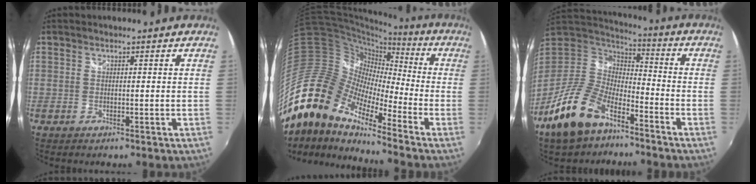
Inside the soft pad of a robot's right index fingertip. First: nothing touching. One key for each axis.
{"total": 20.6, "fx": -14.4, "fy": 8.7, "fz": 11.9, "tx": -0.209, "ty": -0.019, "tz": -0.296}
{"total": 17.3, "fx": -10.8, "fy": 8.5, "fz": 10.4, "tx": -0.231, "ty": -0.016, "tz": -0.201}